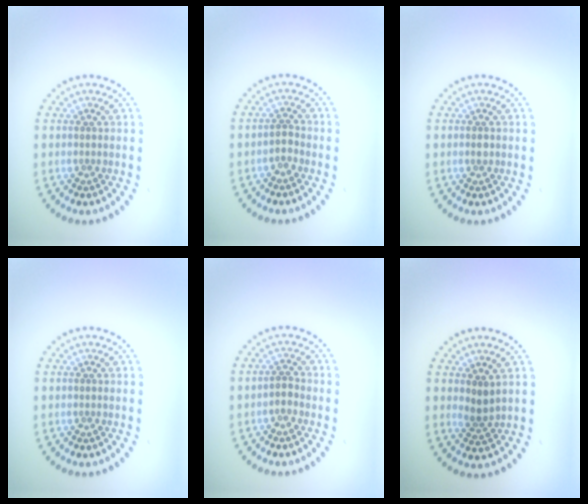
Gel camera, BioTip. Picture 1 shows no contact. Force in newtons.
{"total": 1.0, "press": 0.9, "slide": 0.6}
{"total": 0.8, "press": 0.7, "slide": 0.3}
{"total": 0.0}
{"total": 1.1, "press": 0.9, "slide": 0.6}
{"total": 1.6, "press": 1.3, "slide": 0.9}